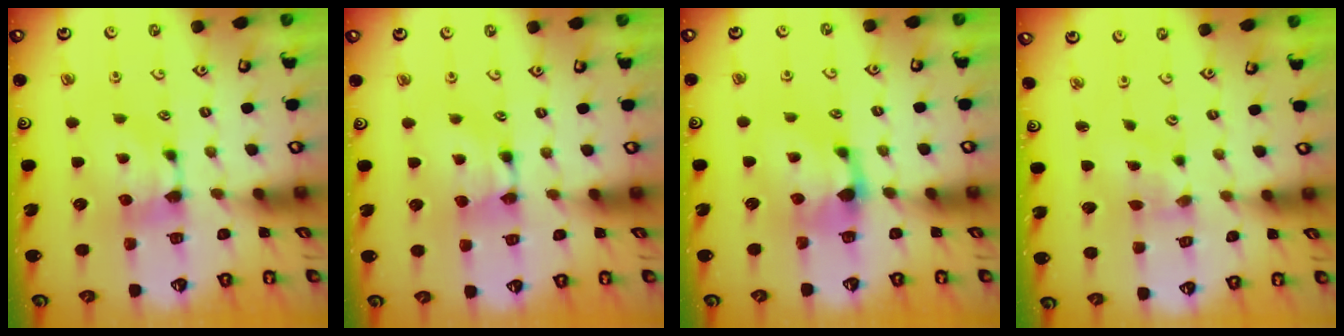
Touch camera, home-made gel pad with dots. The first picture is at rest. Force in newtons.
{"total": 1.5, "press": 1.5, "slide": 0.2}
{"total": 1.5, "press": 0.7, "slide": 1.3}
{"total": 2.9, "press": 2.8, "slide": 1.0}